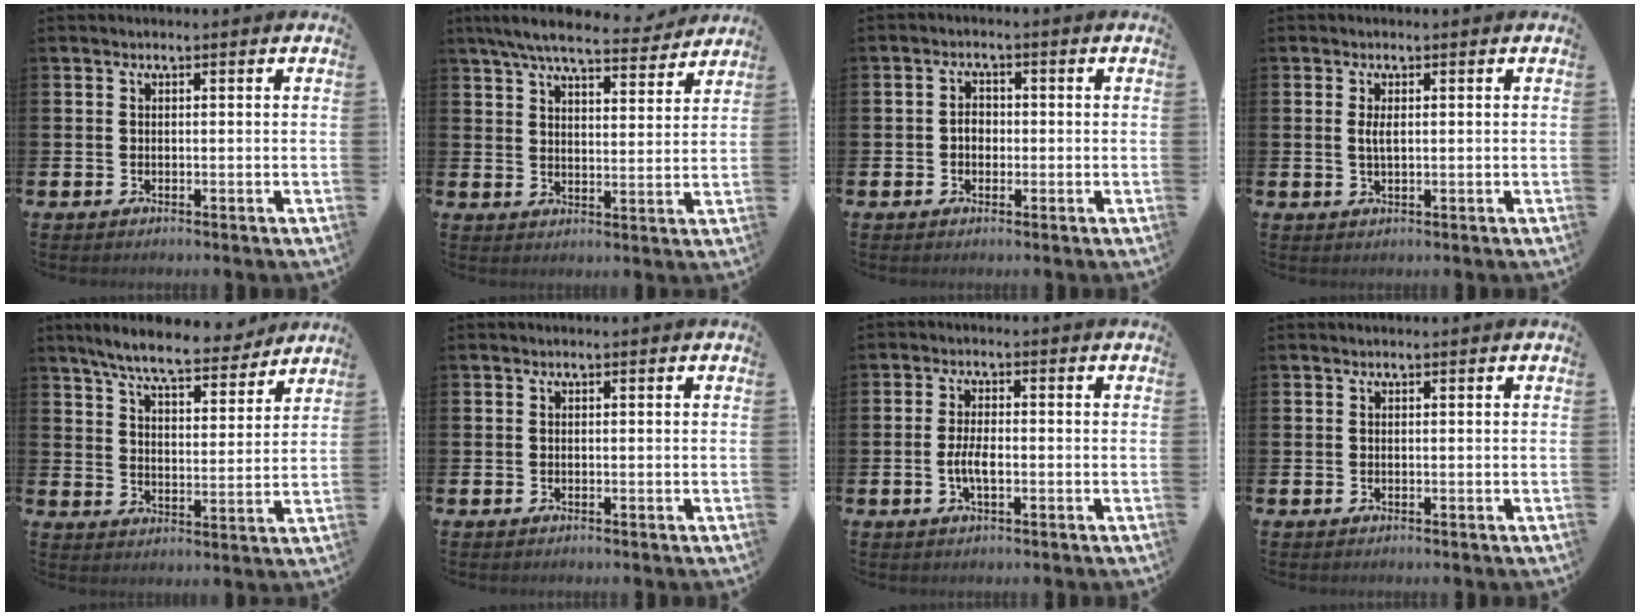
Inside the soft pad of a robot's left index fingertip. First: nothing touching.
{"total": 7.6, "force": [6.8, 1.4, 3.0], "torque": [-0.067, -0.035, 0.118]}
{"total": 2.3, "force": [-0.3, 1.7, 1.5], "torque": [-0.017, 0.003, -0.010]}
{"total": 1.8, "force": [0.4, 0.6, 1.6], "torque": [-0.029, 0.002, 0.004]}
{"total": 8.1, "force": [7.3, 1.3, 3.1], "torque": [-0.082, -0.039, 0.128]}
{"total": 0.0}
{"total": 3.1, "force": [-0.7, 1.2, 2.8], "torque": [-0.047, 0.001, -0.014]}
{"total": 0.0}